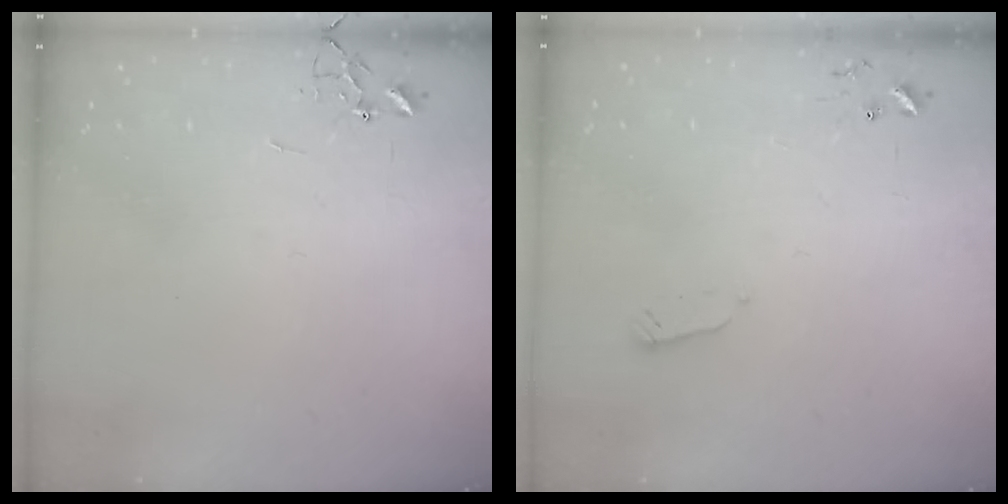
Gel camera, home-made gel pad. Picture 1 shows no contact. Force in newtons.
{"total": 2.4, "press": 2.4, "slide": 0.4}